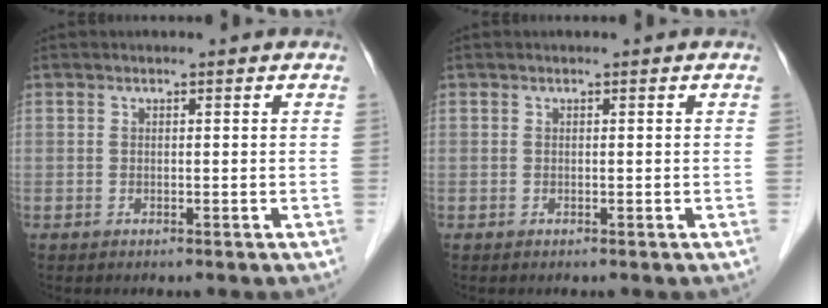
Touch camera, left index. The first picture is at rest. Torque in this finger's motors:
{"motor_torque": [-0.02, -0.01, 0.00, 0.00]}